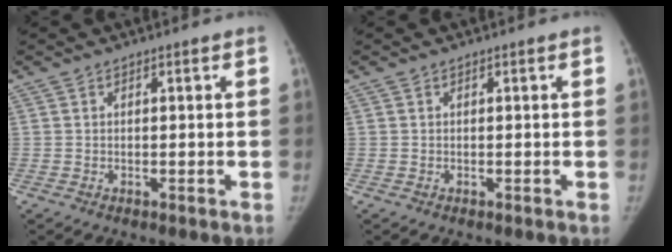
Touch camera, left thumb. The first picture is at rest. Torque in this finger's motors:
{"motor_torque": [0.06, -0.04, 0.55, -0.09, 0.03]}